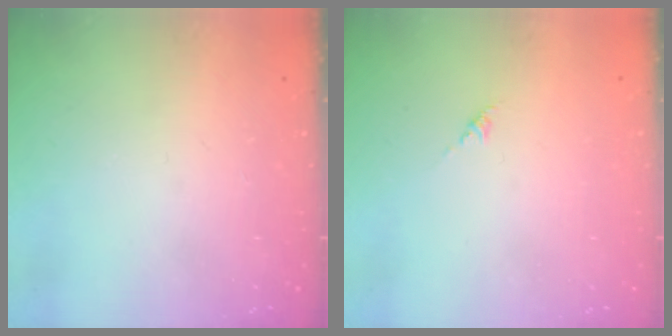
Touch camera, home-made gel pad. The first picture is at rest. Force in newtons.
{"total": 0.0}